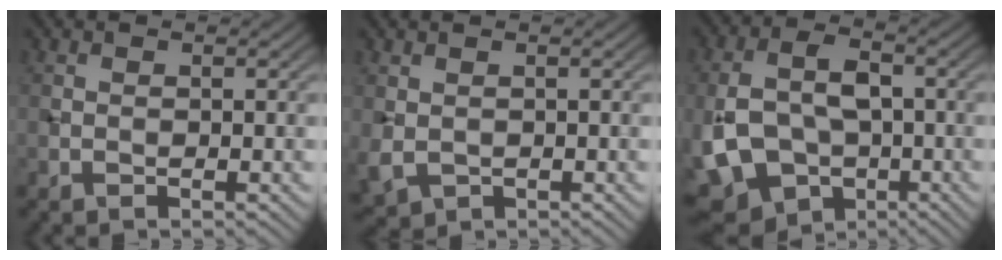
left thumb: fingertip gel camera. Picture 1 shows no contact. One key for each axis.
{"total": 2.3, "fx": 0.0, "fy": 1.8, "fz": 1.4, "tx": -0.047, "ty": -0.010, "tz": 0.005}
{"total": 12.1, "fx": -3.3, "fy": 8.2, "fz": 8.2, "tx": -0.180, "ty": -0.019, "tz": -0.061}